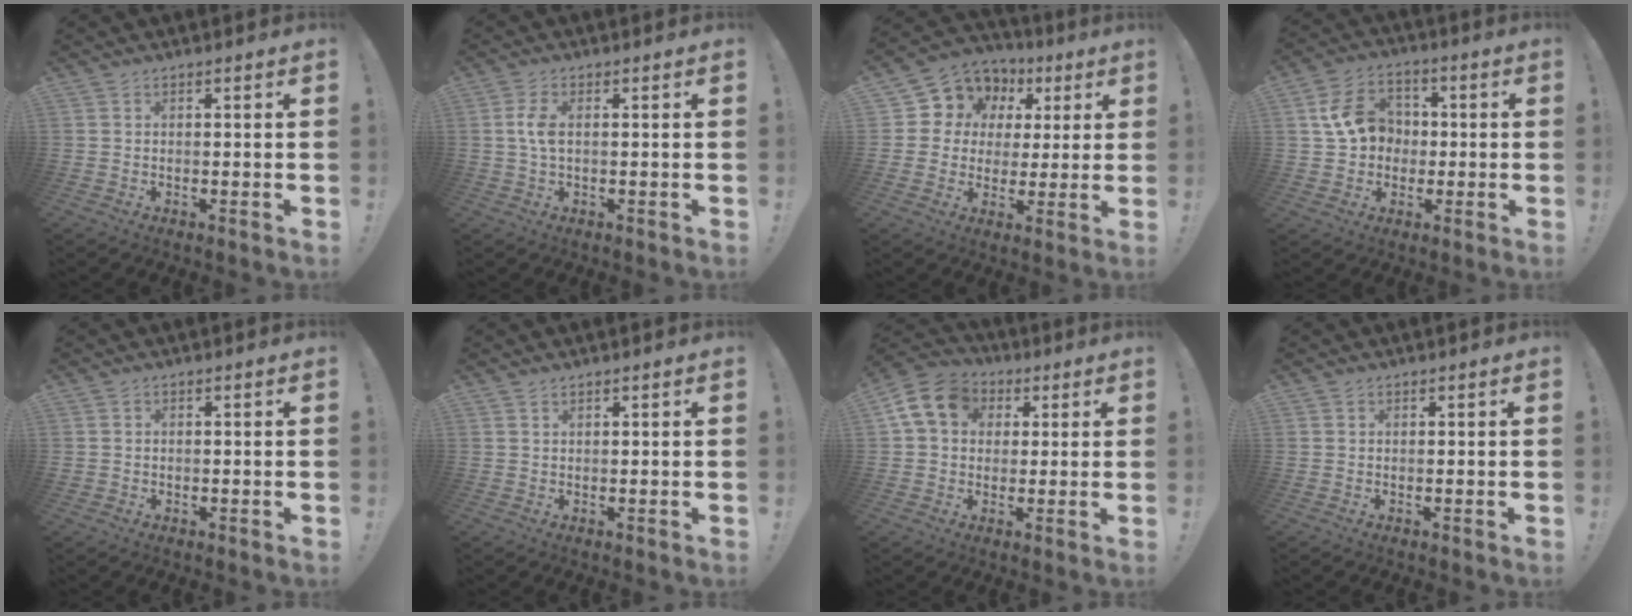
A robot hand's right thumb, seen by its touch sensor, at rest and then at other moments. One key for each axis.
{"total": 4.3, "fx": 0.3, "fy": 2.1, "fz": 3.8, "tx": -0.074, "ty": 0.003, "tz": 0.003}
{"total": 9.6, "fx": 3.9, "fy": 8.3, "fz": 2.6, "tx": -0.047, "ty": -0.029, "tz": 0.083}
{"total": 13.1, "fx": 1.4, "fy": 11.1, "fz": 6.7, "tx": -0.104, "ty": 0.018, "tz": 0.036}
{"total": 0.9, "fx": -0.2, "fy": 0.9, "fz": 0.2, "tx": -0.005, "ty": 0.003, "tz": -0.004}
{"total": 0.7, "fx": 0.6, "fy": 0.1, "fz": 0.3, "tx": -0.001, "ty": -0.002, "tz": 0.010}
{"total": 12.8, "fx": 3.8, "fy": 10.2, "fz": 6.8, "tx": -0.106, "ty": -0.004, "tz": 0.076}
{"total": 0.0}